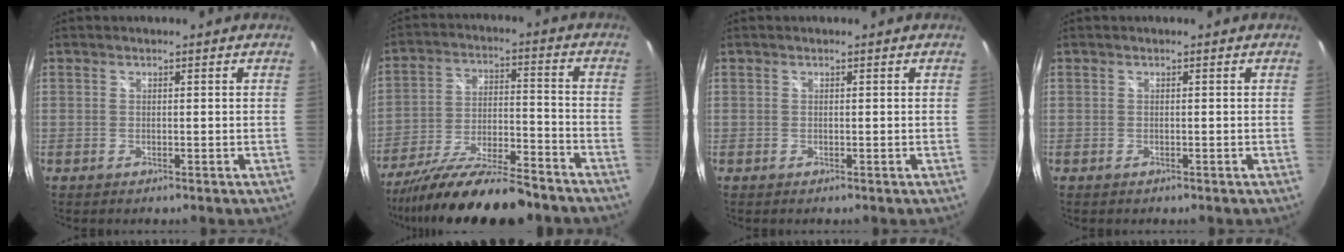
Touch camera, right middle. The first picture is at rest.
{"total": 19.8, "force": [-16.4, 3.3, 10.5], "torque": [-0.202, -0.044, -0.268]}
{"total": 0.0}
{"total": 0.0}